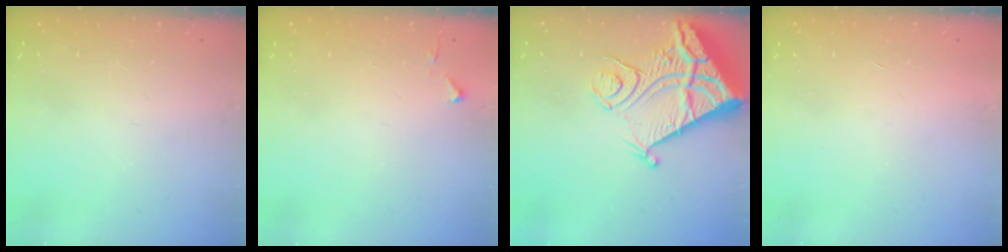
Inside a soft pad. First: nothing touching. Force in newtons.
{"total": 3.7, "press": 3.7, "slide": 0.6}
{"total": 17.7, "press": 17.5, "slide": 2.3}
{"total": 1.7, "press": 1.7, "slide": 0.1}